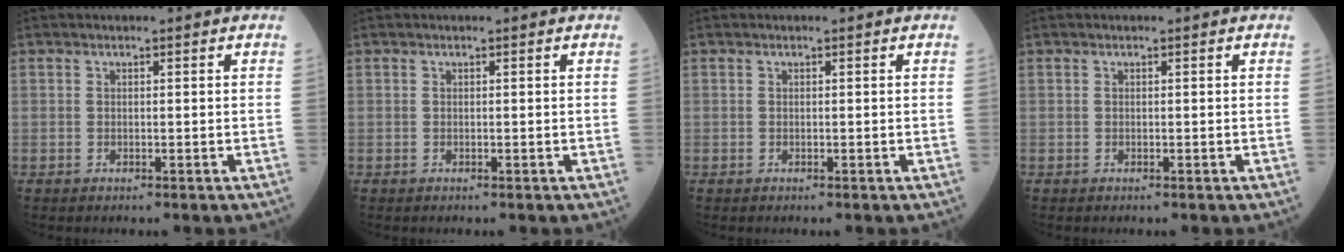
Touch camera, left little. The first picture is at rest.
{"total": 0.0}
{"total": 0.0}
{"total": 0.0}